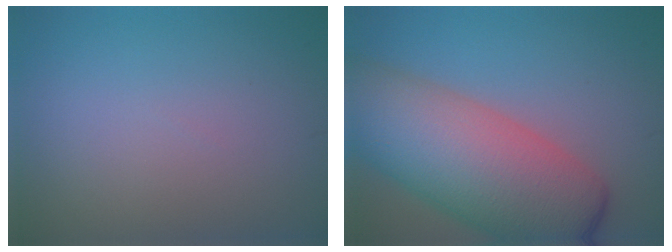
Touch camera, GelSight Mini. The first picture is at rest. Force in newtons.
{"total": 12.8, "press": 12.8, "slide": 0.5}